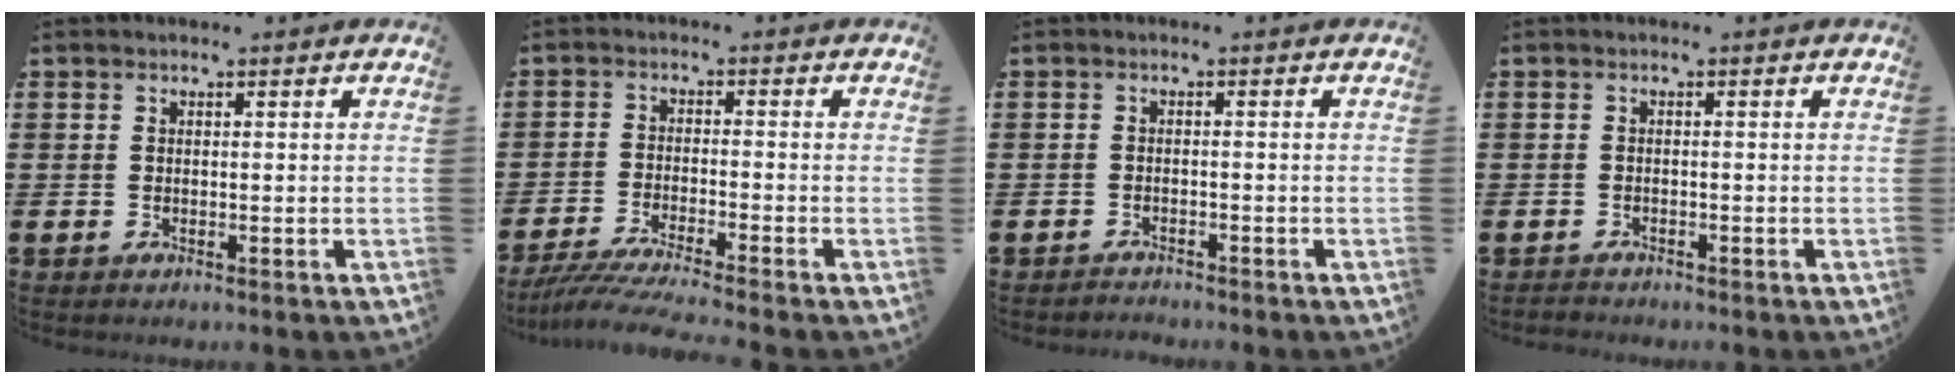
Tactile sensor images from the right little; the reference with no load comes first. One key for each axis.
{"total": 4.1, "fx": -3.4, "fy": -0.2, "fz": 2.2, "tx": -0.042, "ty": -0.014, "tz": -0.065}
{"total": 1.1, "fx": -1.1, "fy": 0.0, "fz": -0.1, "tx": -0.002, "ty": 0.003, "tz": -0.023}
{"total": 0.7, "fx": -0.7, "fy": 0.1, "fz": -0.1, "tx": -0.001, "ty": -0.001, "tz": -0.015}